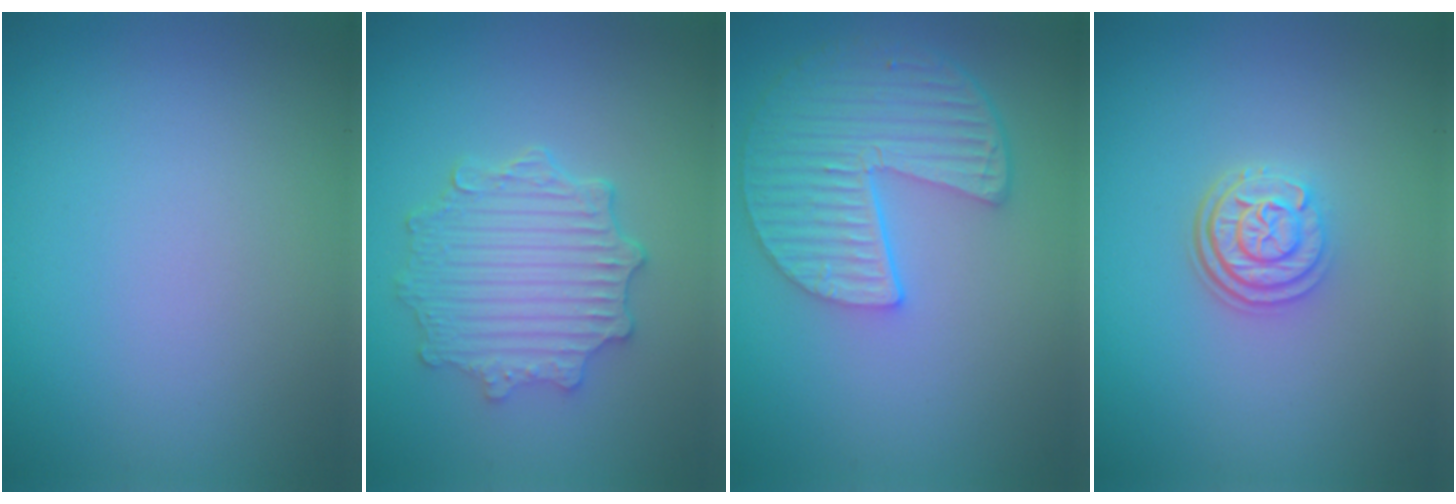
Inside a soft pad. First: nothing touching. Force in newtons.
{"total": 4.9, "press": 4.0, "slide": 2.9}
{"total": 6.2, "press": 4.8, "slide": 4.0}
{"total": 3.1, "press": 2.5, "slide": 1.8}